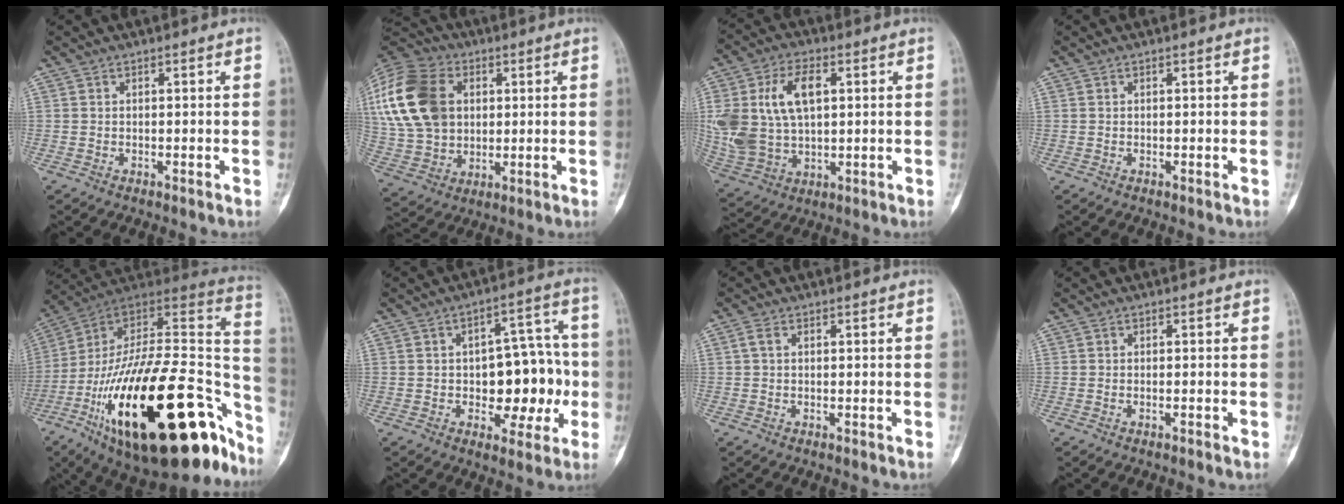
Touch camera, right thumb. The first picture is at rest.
{"total": 23.3, "force": [5.4, 17.1, 14.9], "torque": [-0.319, 0.019, 0.103]}
{"total": 16.4, "force": [3.6, 10.0, 12.5], "torque": [-0.253, 0.004, 0.078]}
{"total": 0.0}
{"total": 39.9, "force": [-17.2, 16.7, 31.9], "torque": [-0.431, 0.062, -0.268]}
{"total": 13.5, "force": [-2.1, 7.8, 10.9], "torque": [-0.097, 0.037, -0.021]}
{"total": 1.3, "force": [0.3, 0.8, 1.0], "torque": [-0.025, 0.007, 0.006]}
{"total": 0.8, "force": [-0.4, 0.1, 0.7], "torque": [-0.014, 0.000, -0.005]}